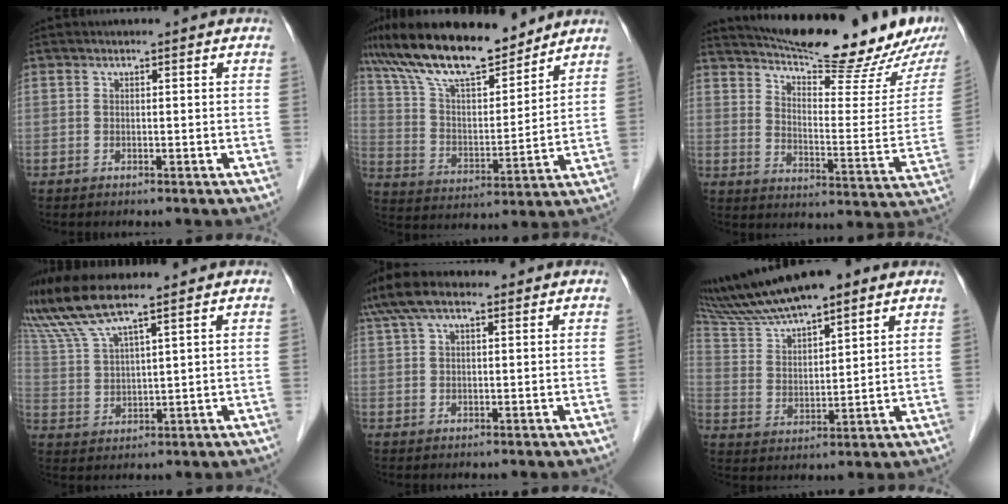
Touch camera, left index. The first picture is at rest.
{"total": 16.0, "force": [13.3, 3.8, 8.1], "torque": [-0.157, 0.011, 0.245]}
{"total": 22.4, "force": [19.5, 1.6, 10.9], "torque": [-0.160, -0.052, 0.262]}
{"total": 8.7, "force": [7.3, -0.5, 4.7], "torque": [-0.110, 0.008, 0.149]}
{"total": 7.8, "force": [5.2, 2.8, 5.1], "torque": [-0.114, 0.040, 0.099]}
{"total": 14.3, "force": [11.9, 2.6, 7.5], "torque": [-0.139, 0.026, 0.216]}